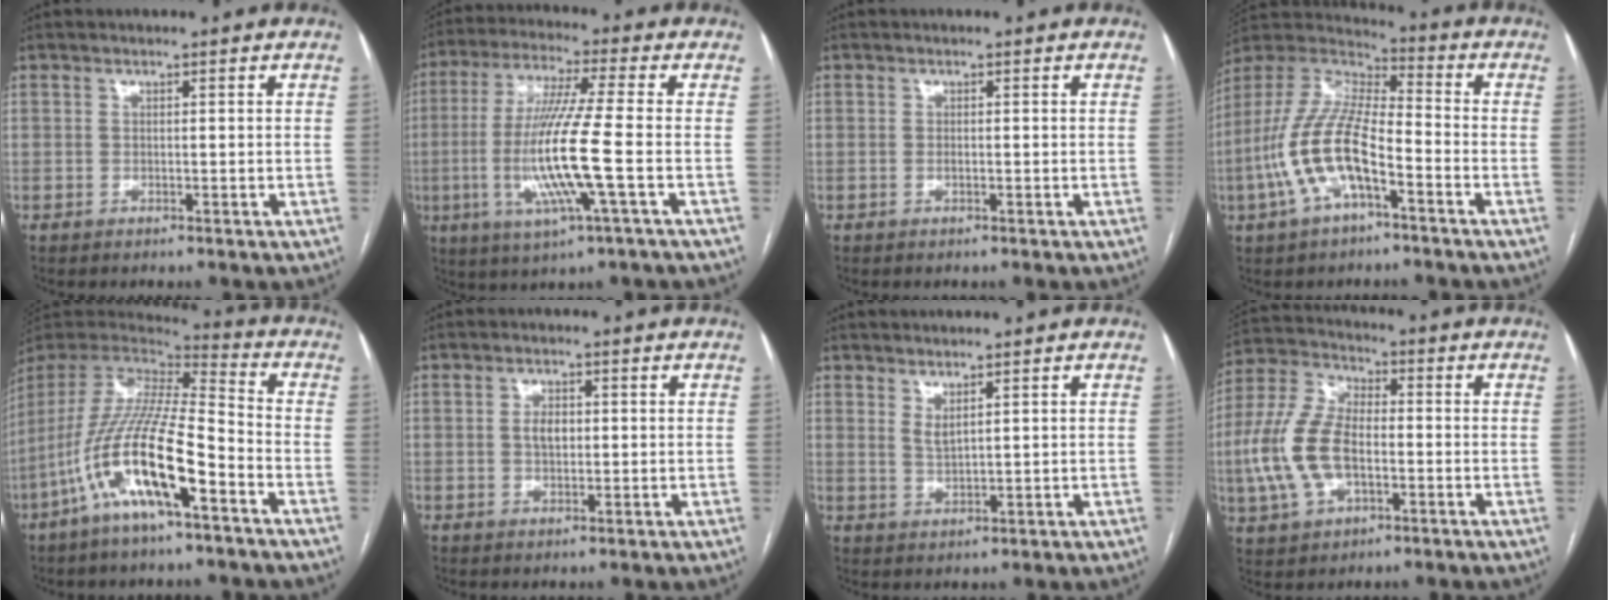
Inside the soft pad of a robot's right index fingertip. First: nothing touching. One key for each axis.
{"total": 13.5, "fx": -2.8, "fy": -0.6, "fz": 13.2, "tx": -0.272, "ty": -0.015, "tz": -0.061}
{"total": 0.5, "fx": -0.1, "fy": 0.2, "fz": 0.4, "tx": -0.011, "ty": 0.000, "tz": -0.002}
{"total": 14.3, "fx": -5.0, "fy": 4.7, "fz": 12.5, "tx": -0.272, "ty": 0.011, "tz": -0.095}
{"total": 17.8, "fx": -8.1, "fy": 2.5, "fz": 15.6, "tx": -0.333, "ty": -0.018, "tz": -0.153}
{"total": 2.7, "fx": 0.2, "fy": 1.5, "fz": 2.2, "tx": -0.041, "ty": 0.005, "tz": 0.005}
{"total": 2.0, "fx": 1.4, "fy": 0.3, "fz": 1.3, "tx": -0.031, "ty": -0.009, "tz": 0.033}
{"total": 12.7, "fx": -2.5, "fy": 6.8, "fz": 10.4, "tx": -0.249, "ty": 0.015, "tz": -0.047}